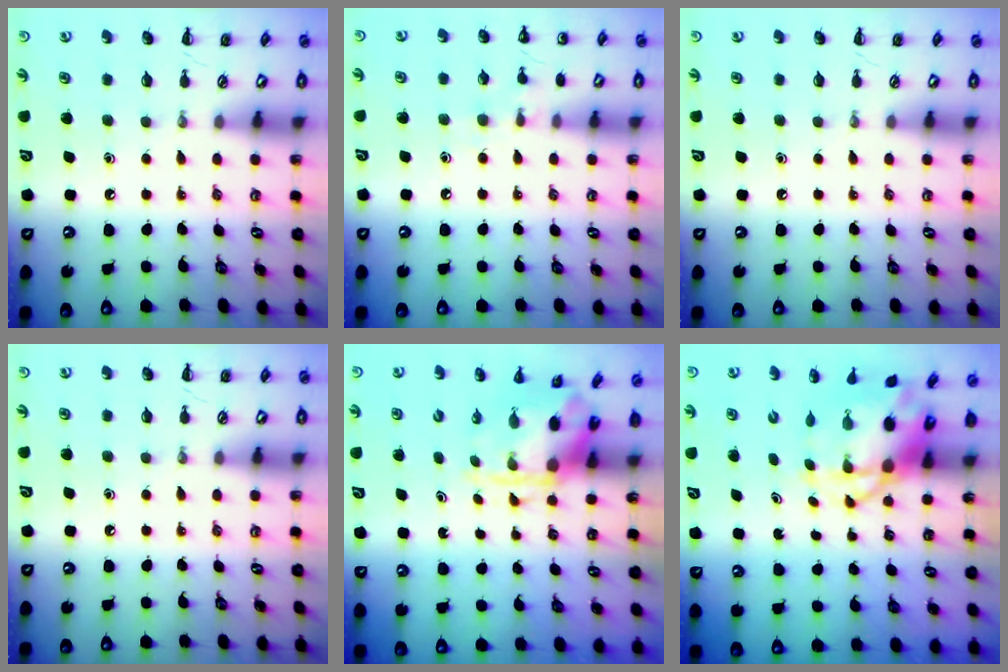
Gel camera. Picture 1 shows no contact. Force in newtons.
{"total": 6.9, "press": 6.7, "slide": 1.8}
{"total": 0.0}
{"total": 0.0}
{"total": 3.5, "press": 3.4, "slide": 0.9}
{"total": 6.6, "press": 6.3, "slide": 1.8}